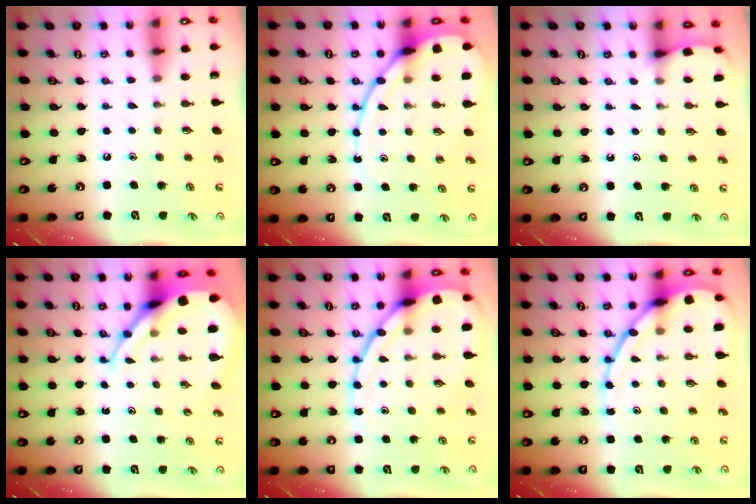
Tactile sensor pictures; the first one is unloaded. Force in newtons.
{"total": 13.1, "press": 13.1, "slide": 1.2}
{"total": 2.8, "press": 2.8, "slide": 0.1}
{"total": 10.4, "press": 10.4, "slide": 0.7}
{"total": 15.0, "press": 14.9, "slide": 1.2}
{"total": 15.0, "press": 14.9, "slide": 1.2}